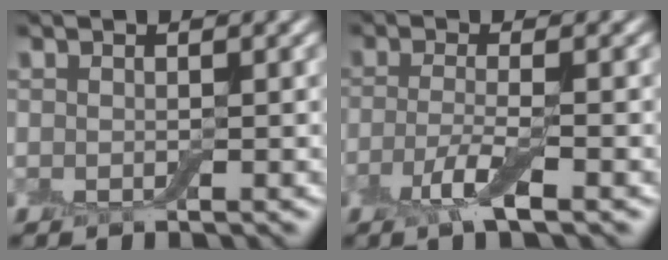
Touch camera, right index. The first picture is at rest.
{"total": 3.1, "force": [-1.5, 0.6, 2.7], "torque": [-0.057, -0.003, -0.035]}